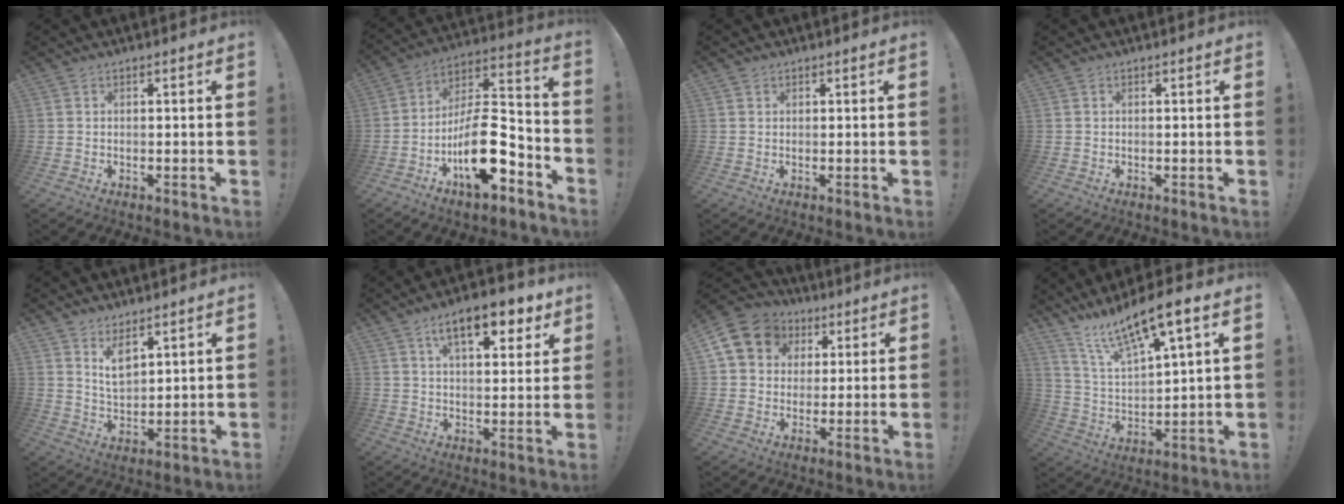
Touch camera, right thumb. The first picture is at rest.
{"total": 19.1, "force": [-8.1, 9.8, 14.2], "torque": [-0.227, 0.049, -0.123]}
{"total": 1.0, "force": [0.6, 0.7, 0.1], "torque": [0.004, -0.003, 0.011]}
{"total": 0.0}
{"total": 7.3, "force": [4.9, 3.9, 3.8], "torque": [-0.066, -0.029, 0.092]}
{"total": 13.0, "force": [7.2, 5.0, 9.6], "torque": [-0.142, -0.024, 0.118]}
{"total": 12.6, "force": [4.2, 10.7, 5.0], "torque": [-0.067, -0.015, 0.086]}
{"total": 13.7, "force": [11.0, 2.7, 7.8], "torque": [-0.152, -0.075, 0.189]}